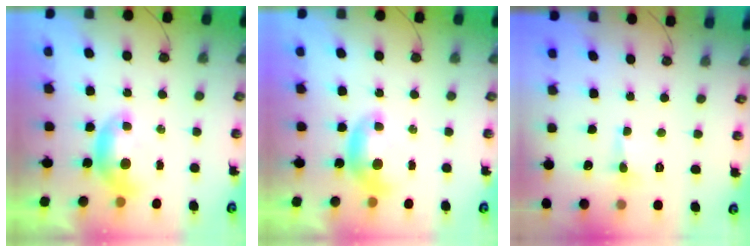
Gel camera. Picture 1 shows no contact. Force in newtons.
{"total": 0.0}
{"total": 0.6, "press": 0.5, "slide": 0.3}